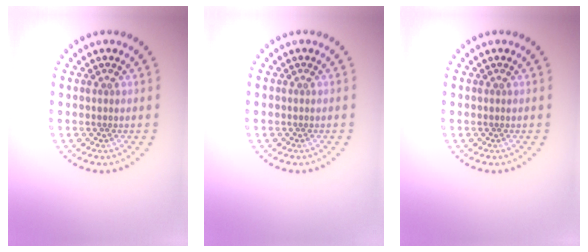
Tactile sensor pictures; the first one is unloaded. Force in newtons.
{"total": 0.0}
{"total": 0.0}